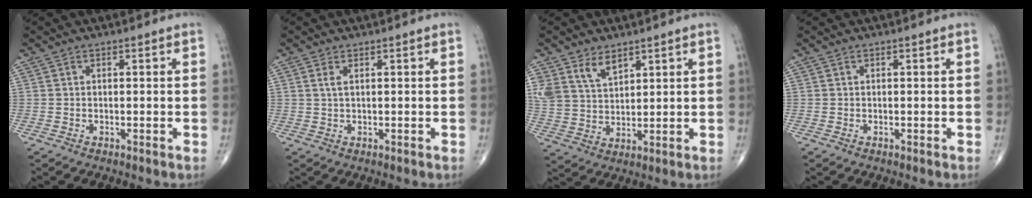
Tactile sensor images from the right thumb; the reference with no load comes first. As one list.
[{"total": 1.6, "force": [0.6, 0.5, 1.3], "torque": [-0.033, 0.004, 0.017]}, {"total": 7.3, "force": [4.7, 4.2, 3.7], "torque": [-0.057, -0.024, 0.100]}, {"total": 0.0}]